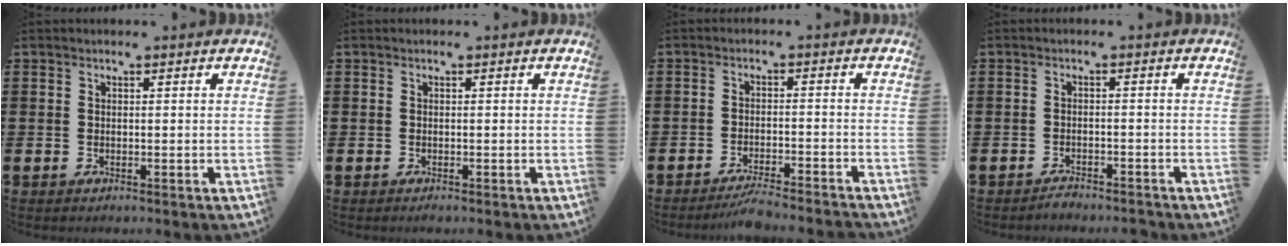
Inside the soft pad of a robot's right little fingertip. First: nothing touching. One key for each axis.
{"total": 0.0}
{"total": 3.1, "fx": -2.9, "fy": -0.2, "fz": 1.2, "tx": -0.021, "ty": 0.002, "tz": -0.056}
{"total": 1.4, "fx": -1.4, "fy": 0.1, "fz": 0.1, "tx": -0.007, "ty": 0.002, "tz": -0.030}